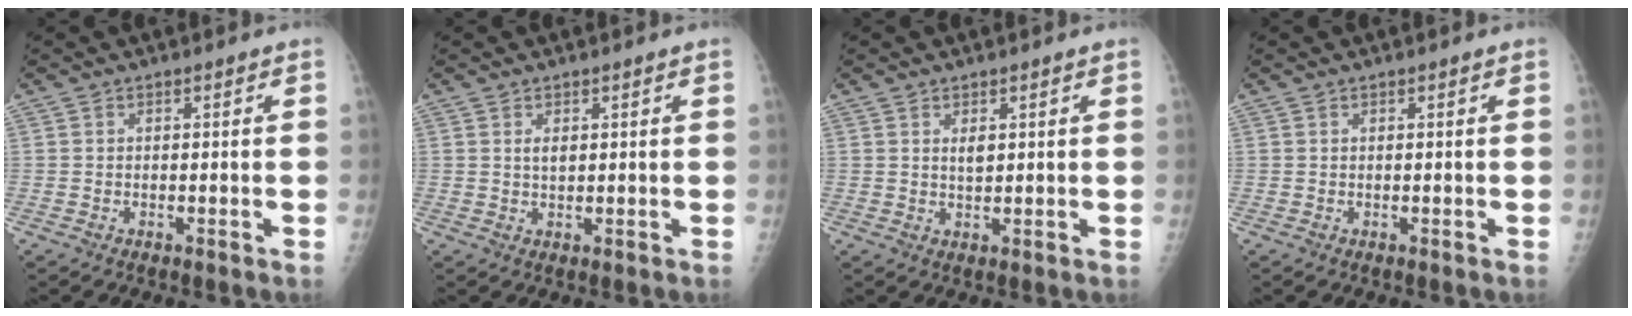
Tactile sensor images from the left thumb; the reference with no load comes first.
{"total": 1.4, "force": [0.6, 0.7, 1.0], "torque": [-0.014, -0.005, 0.013]}
{"total": 1.7, "force": [0.7, 0.8, 1.3], "torque": [-0.018, -0.007, 0.016]}
{"total": 0.0}